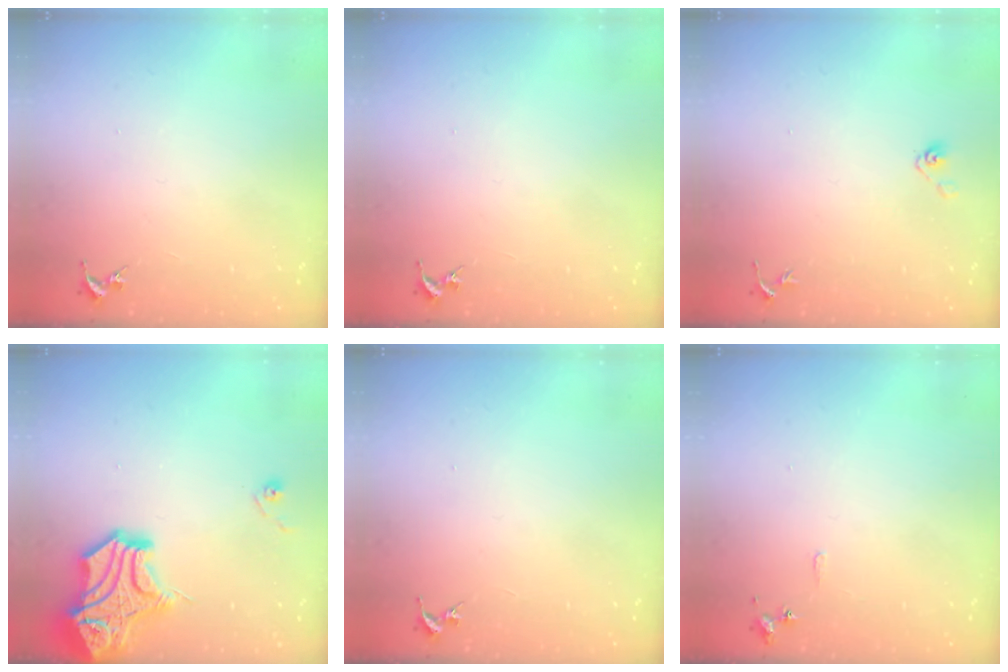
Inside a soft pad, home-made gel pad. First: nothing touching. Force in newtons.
{"total": 0.0}
{"total": 4.0, "press": 3.3, "slide": 2.2}
{"total": 21.1, "press": 21.0, "slide": 2.6}
{"total": 0.0}
{"total": 4.5, "press": 4.4, "slide": 0.6}